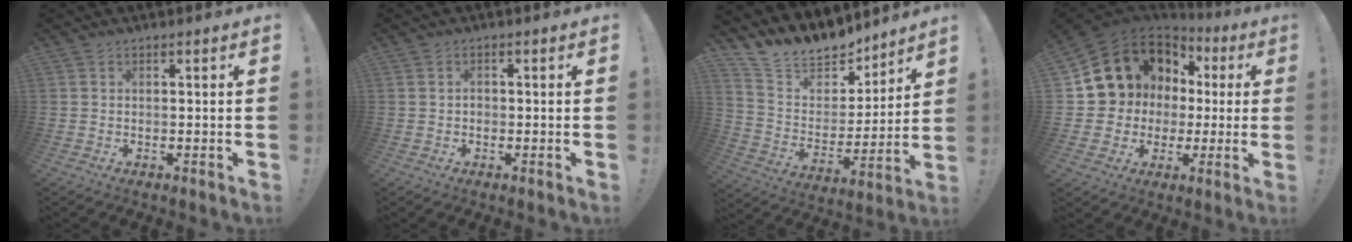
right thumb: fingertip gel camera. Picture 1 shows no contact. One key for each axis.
{"total": 1.5, "fx": -0.4, "fy": 1.3, "fz": 0.7, "tx": -0.020, "ty": 0.010, "tz": -0.006}
{"total": 13.8, "fx": 12.3, "fy": 5.5, "fz": 2.7, "tx": -0.069, "ty": -0.102, "tz": 0.227}
{"total": 11.4, "fx": 3.5, "fy": 10.4, "fz": 3.0, "tx": -0.041, "ty": -0.032, "tz": 0.093}